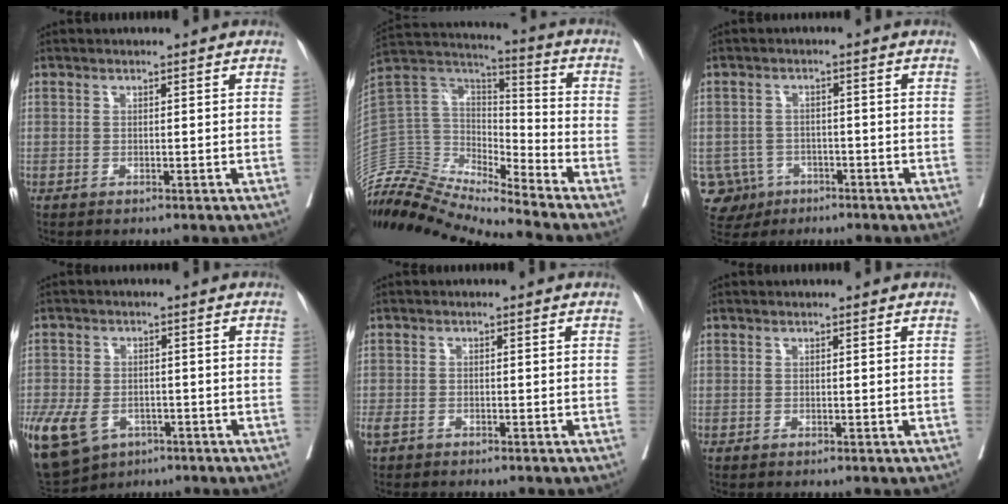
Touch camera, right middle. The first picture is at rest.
{"total": 16.6, "force": [-16.1, 1.7, 3.7], "torque": [-0.071, 0.068, -0.303]}
{"total": 6.2, "force": [-3.0, 5.4, 0.3], "torque": [-0.018, 0.008, -0.044]}
{"total": 21.2, "force": [-9.8, 15.7, 10.3], "torque": [-0.342, -0.026, -0.150]}
{"total": 2.3, "force": [-1.9, 1.0, 0.8], "torque": [-0.025, -0.004, -0.033]}
{"total": 0.0}